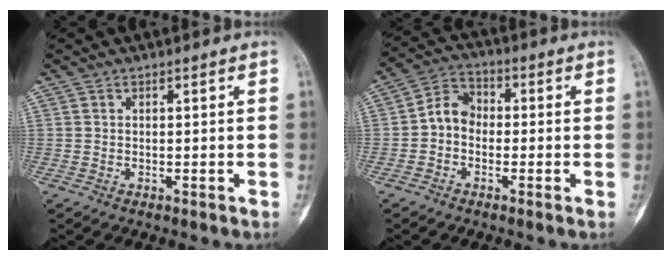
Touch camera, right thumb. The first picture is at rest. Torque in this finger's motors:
{"motor_torque": [0.02, 0.02, 0.00, -0.01, 0.01]}